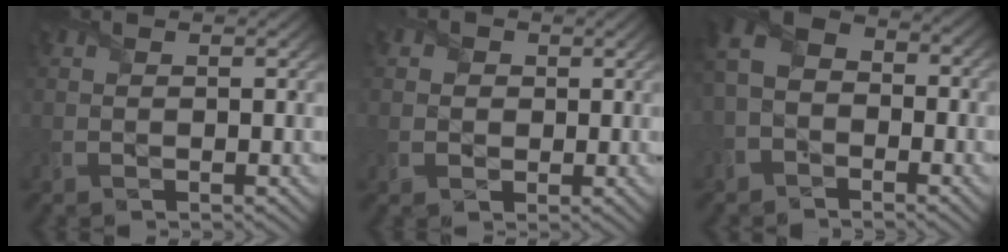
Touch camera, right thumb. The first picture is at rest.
{"total": 2.8, "force": [0.5, 2.7, 0.7], "torque": [-0.033, -0.002, -0.001]}
{"total": 7.1, "force": [-1.6, 5.4, 4.4], "torque": [-0.104, 0.004, -0.035]}